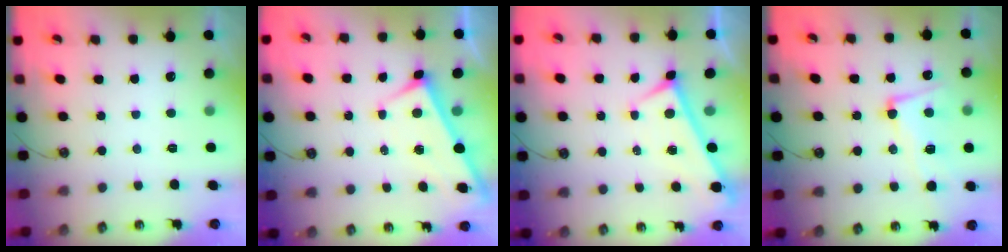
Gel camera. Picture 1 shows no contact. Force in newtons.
{"total": 2.8, "press": 2.8, "slide": 0.4}
{"total": 0.0}
{"total": 6.3, "press": 6.0, "slide": 1.7}